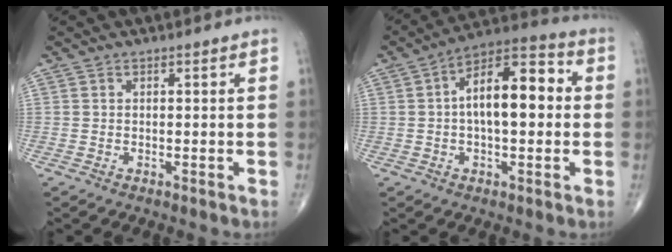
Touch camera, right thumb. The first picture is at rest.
{"total": 14.2, "force": [1.0, 6.7, 12.5], "torque": [-0.183, 0.036, 0.005]}